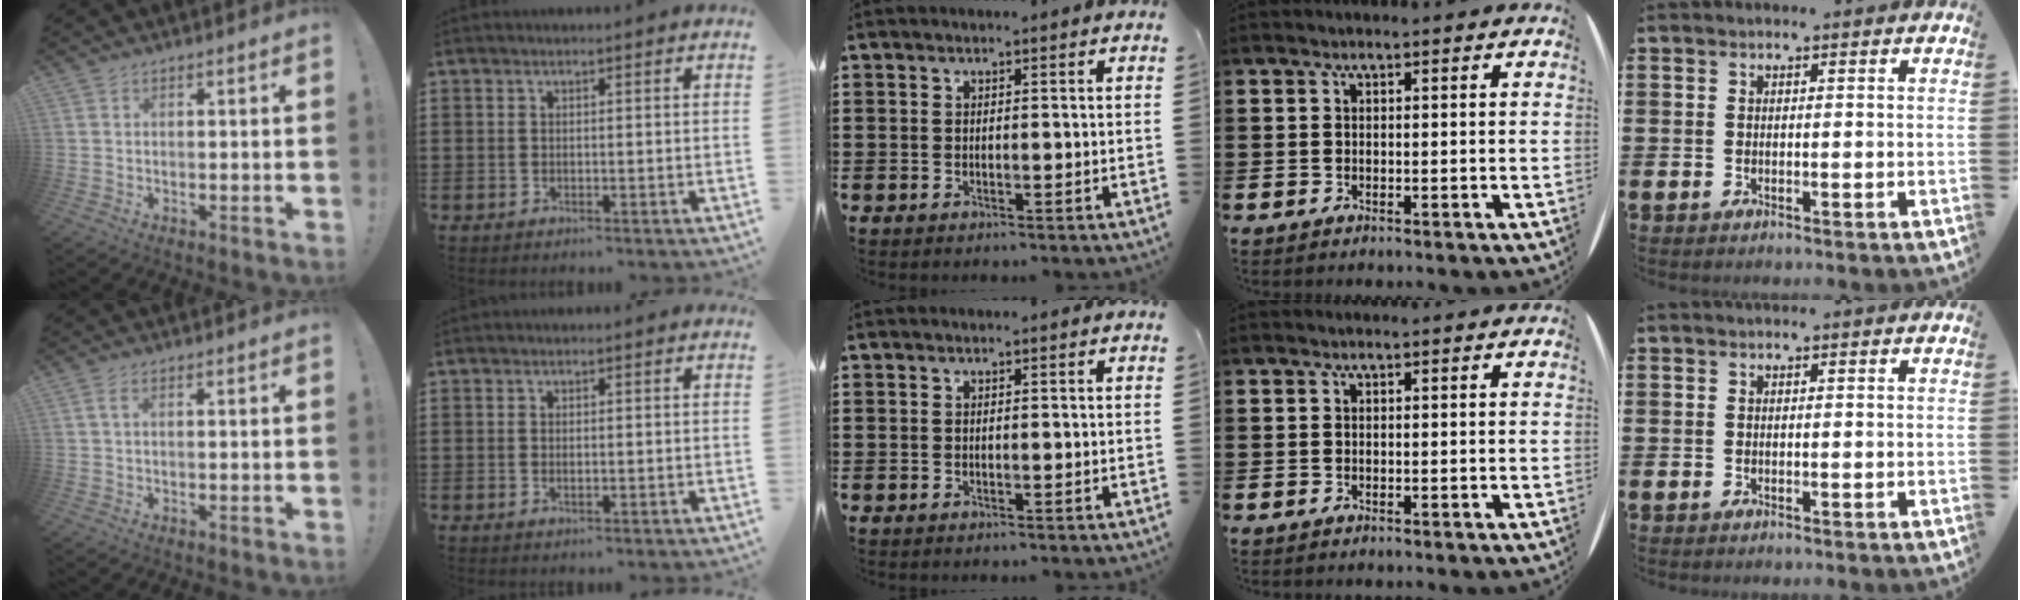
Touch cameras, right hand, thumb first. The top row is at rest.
{"thumb": {"total": 1.9, "force": [0.5, 0.5, 1.7], "torque": [-0.041, 0.006, 0.011]}, "index": {"total": 0.8, "force": [0.0, 0.3, 0.7], "torque": [-0.014, 0.000, 0.000]}}